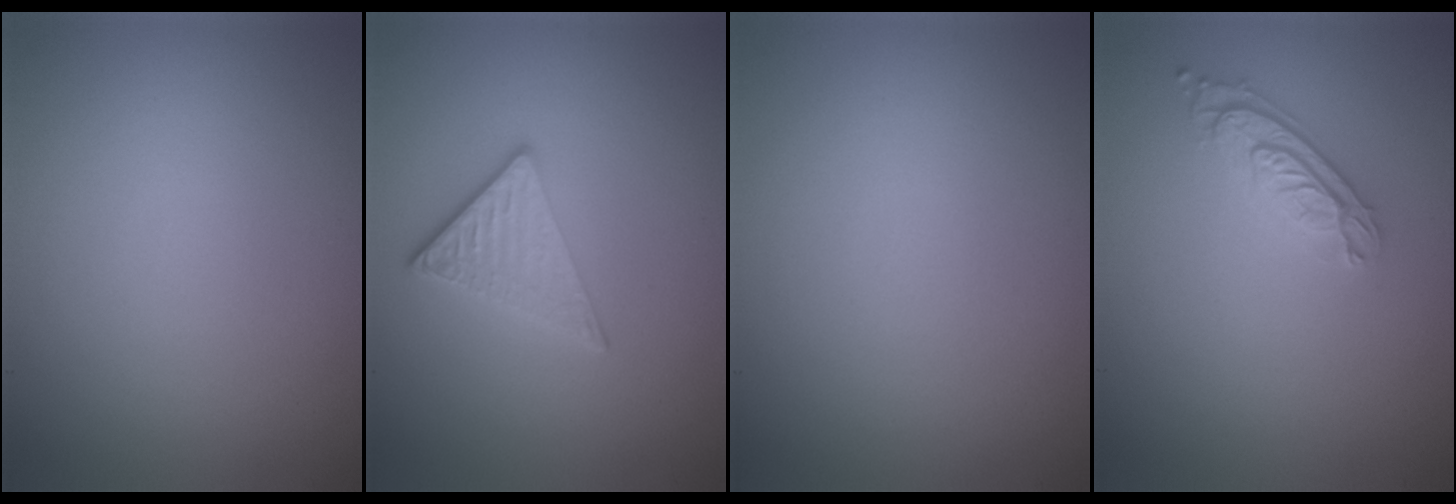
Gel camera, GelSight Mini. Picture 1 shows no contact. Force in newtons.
{"total": 2.8, "press": 2.5, "slide": 1.3}
{"total": 0.0}
{"total": 2.4, "press": 1.9, "slide": 1.4}